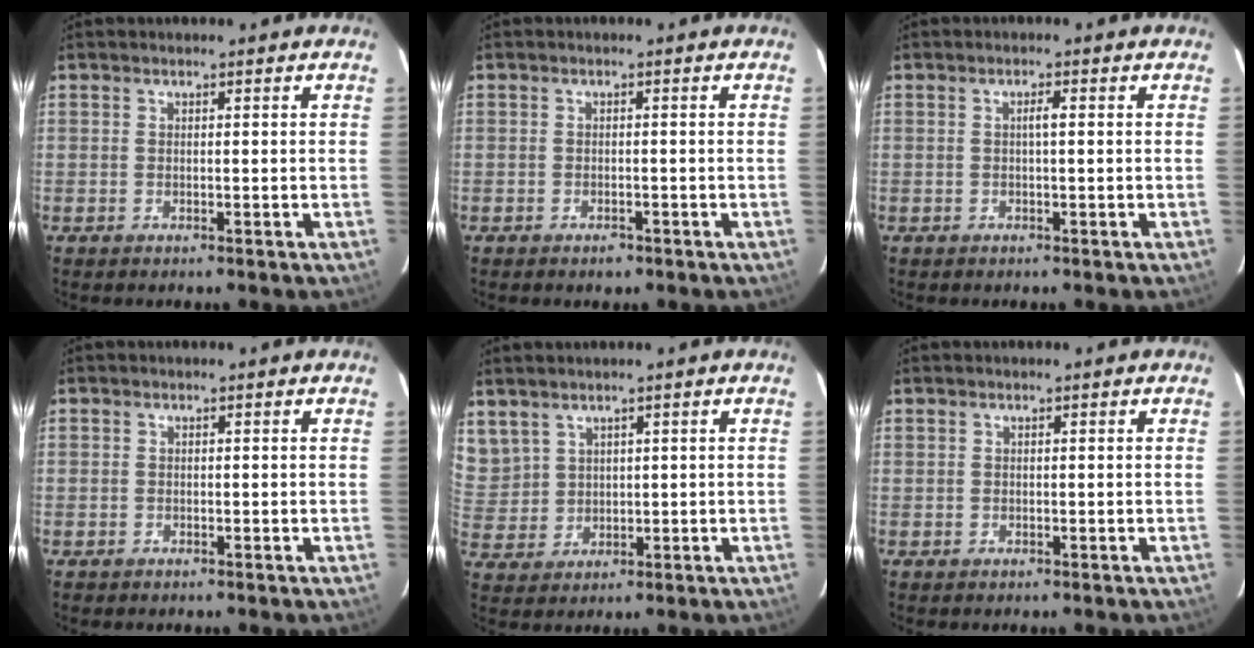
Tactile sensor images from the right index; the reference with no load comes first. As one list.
[{"total": 1.4, "force": [-1.0, 0.7, 0.7], "torque": [-0.011, 0.000, -0.009]}, {"total": 1.2, "force": [0.1, 0.0, 1.2], "torque": [-0.024, 0.003, 0.001]}, {"total": 0.6, "force": [-0.2, 0.6, -0.1], "torque": [0.002, 0.007, -0.006]}, {"total": 7.8, "force": [4.8, 5.9, 1.7], "torque": [-0.067, 0.010, 0.122]}, {"total": 0.0}]